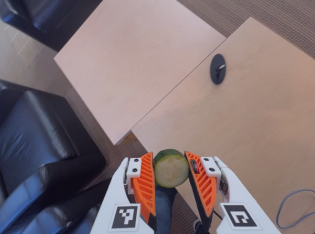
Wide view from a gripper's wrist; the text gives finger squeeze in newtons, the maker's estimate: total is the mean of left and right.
{"total": 14.0, "left": 14.1, "right": 13.9}